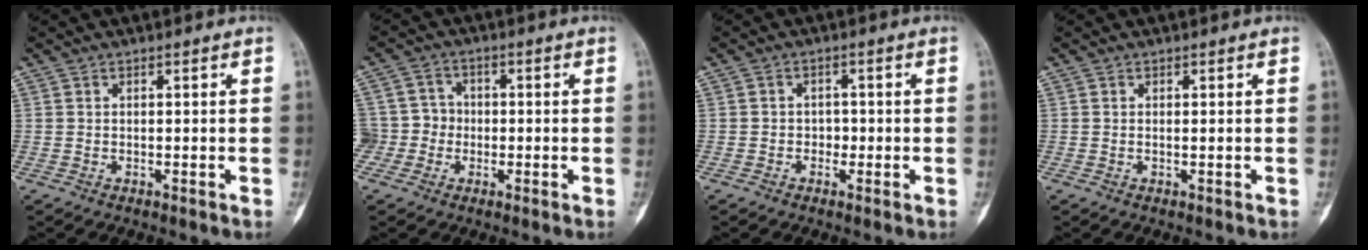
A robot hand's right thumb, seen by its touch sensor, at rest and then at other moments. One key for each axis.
{"total": 6.4, "fx": -1.4, "fy": 6.1, "fz": 0.9, "tx": 0.014, "ty": 0.021, "tz": -0.031}
{"total": 2.4, "fx": -0.6, "fy": 2.1, "fz": 0.9, "tx": 0.005, "ty": 0.010, "tz": -0.013}
{"total": 0.0}